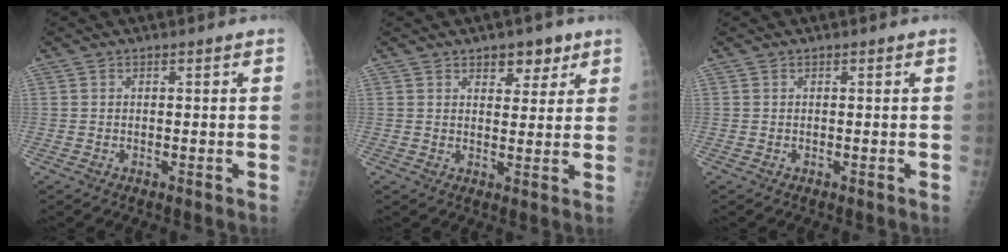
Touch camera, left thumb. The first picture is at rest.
{"total": 5.2, "force": [3.2, 3.1, 2.8], "torque": [-0.006, -0.016, 0.044]}
{"total": 0.0}